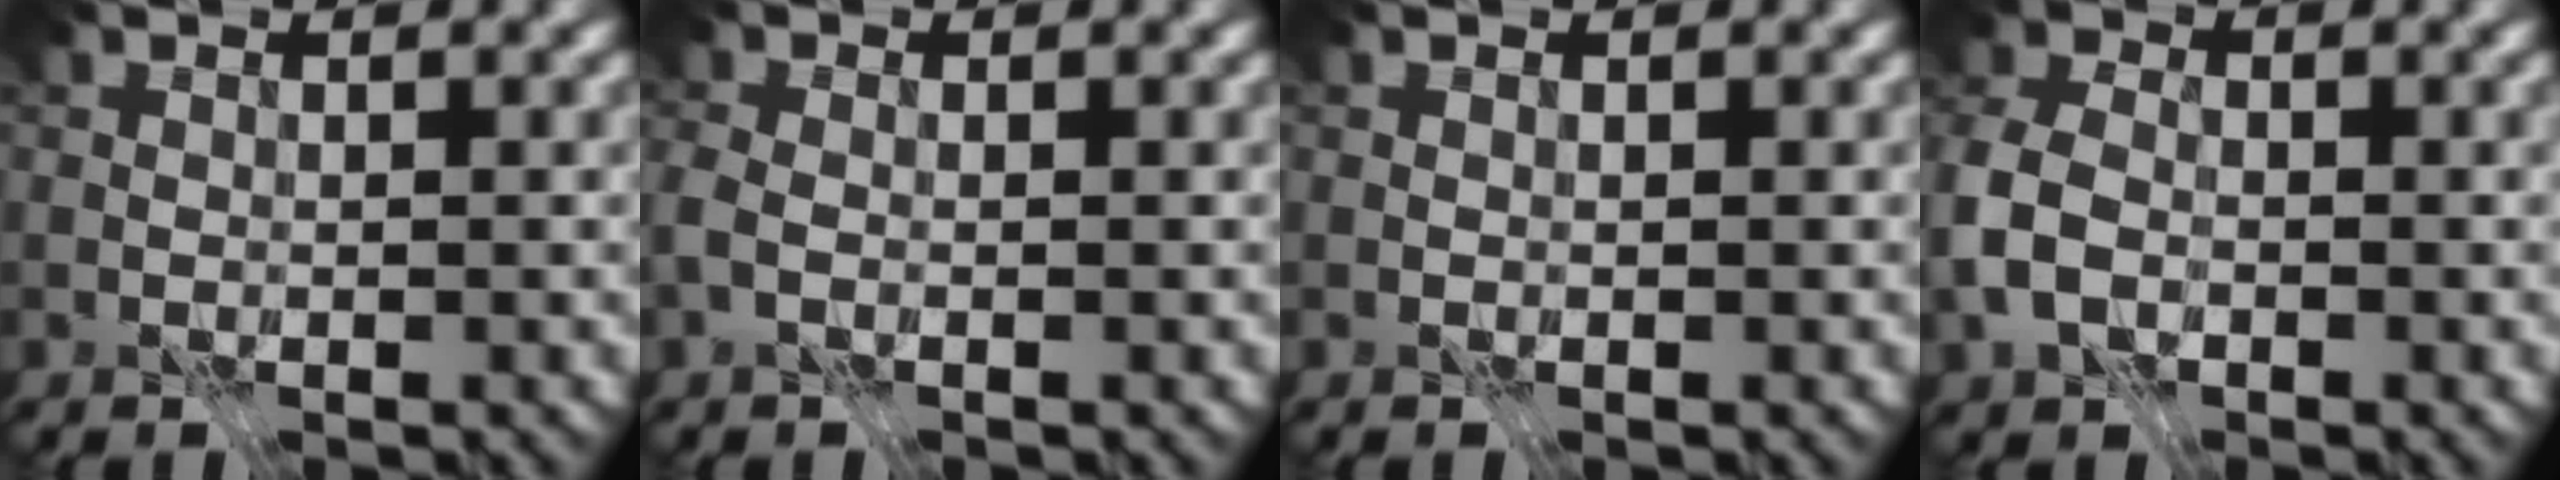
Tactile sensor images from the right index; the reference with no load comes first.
{"total": 2.4, "force": [-0.8, 1.7, 1.6], "torque": [-0.041, -0.002, -0.021]}
{"total": 0.0}
{"total": 5.6, "force": [-1.7, 4.0, 3.5], "torque": [-0.092, 0.003, -0.046]}